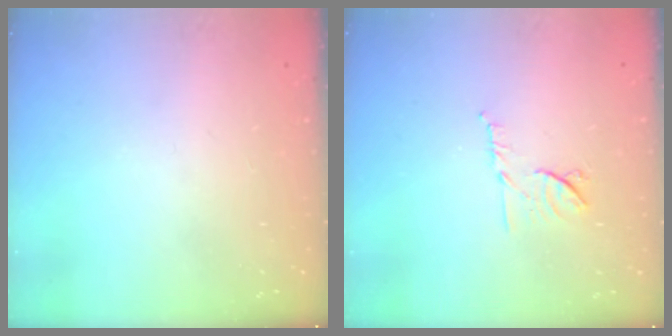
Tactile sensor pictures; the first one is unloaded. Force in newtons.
{"total": 8.0, "press": 7.9, "slide": 1.0}